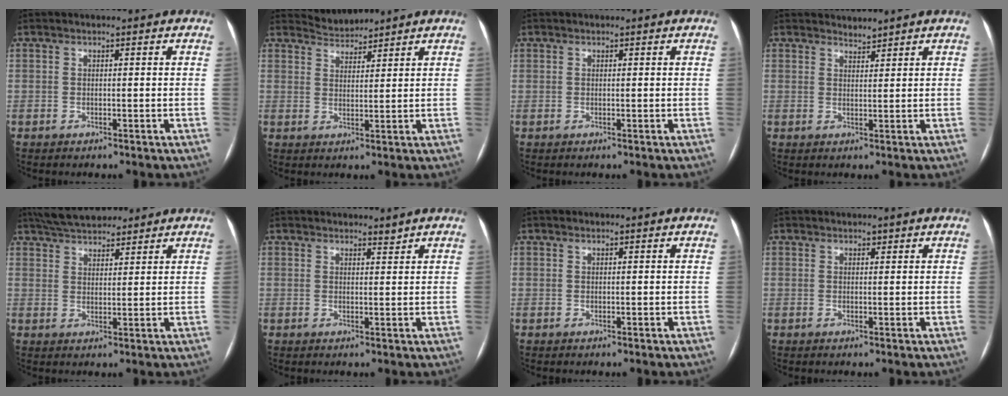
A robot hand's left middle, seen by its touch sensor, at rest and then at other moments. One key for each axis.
{"total": 3.0, "fx": 2.9, "fy": 0.0, "fz": -0.8, "tx": 0.007, "ty": 0.006, "tz": 0.060}
{"total": 0.0}
{"total": 1.4, "fx": 1.4, "fy": 0.0, "fz": -0.2, "tx": -0.003, "ty": 0.003, "tz": 0.029}
{"total": 8.7, "fx": 7.5, "fy": 2.6, "fz": 3.4, "tx": -0.054, "ty": 0.025, "tz": 0.126}
{"total": 1.6, "fx": 1.5, "fy": 0.2, "fz": 0.1, "tx": -0.005, "ty": 0.003, "tz": 0.025}
{"total": 0.0}
{"total": 0.7, "fx": 0.6, "fy": 0.4, "fz": 0.2, "tx": -0.008, "ty": 0.006, "tz": 0.010}